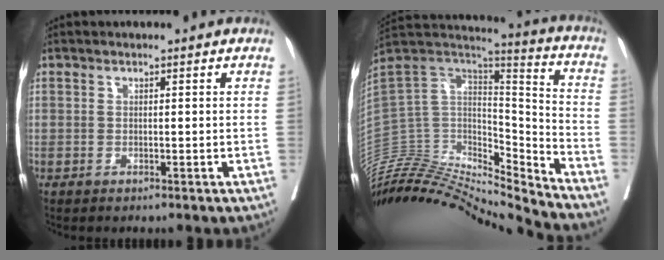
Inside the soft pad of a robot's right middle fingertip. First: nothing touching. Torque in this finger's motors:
{"motor_torque": [0.42, -1.72, 0.54, 0.21]}